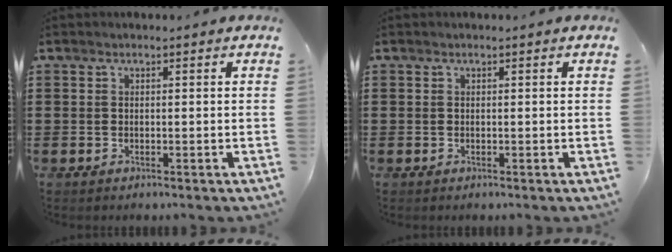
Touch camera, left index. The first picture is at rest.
{"total": 0.0}